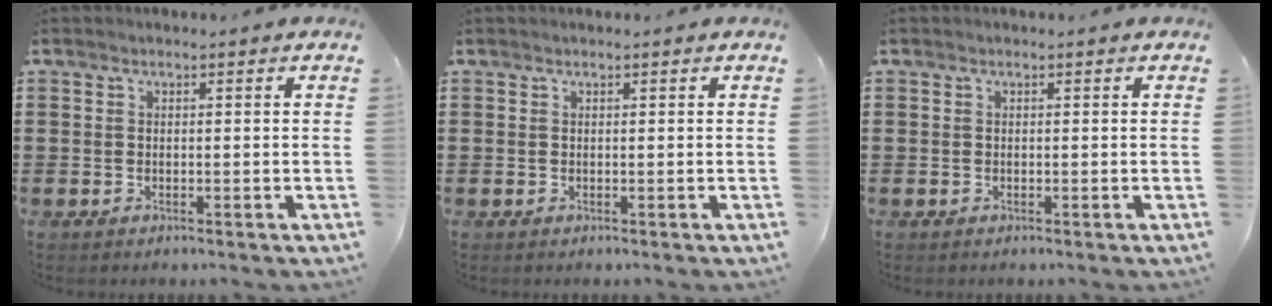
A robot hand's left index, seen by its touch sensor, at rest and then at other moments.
{"total": 0.0}
{"total": 0.0}